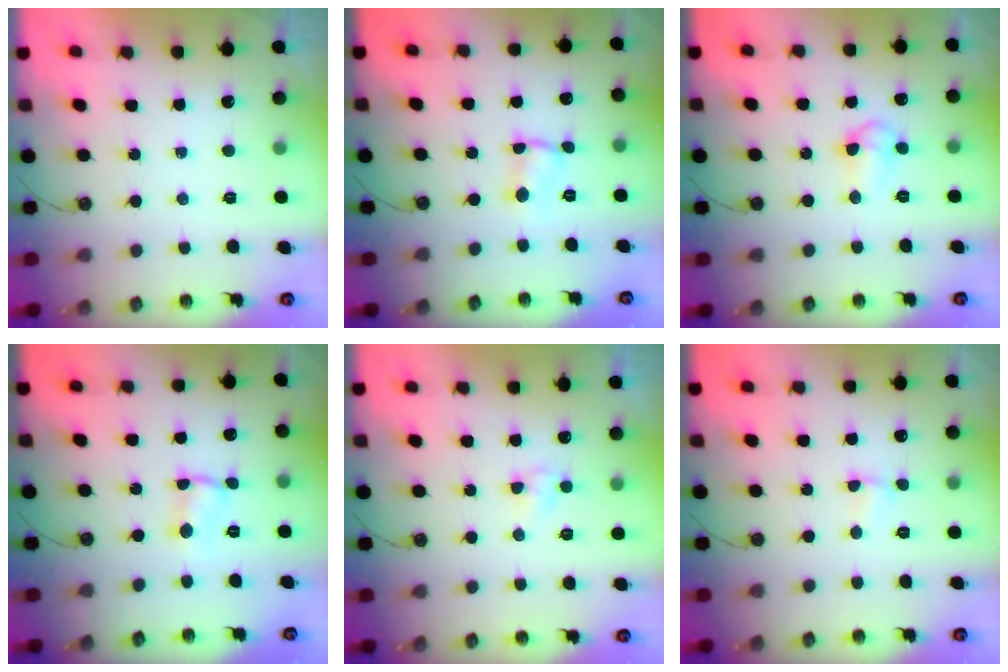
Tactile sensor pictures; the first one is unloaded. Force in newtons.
{"total": 1.4, "press": 1.4, "slide": 0.1}
{"total": 6.1, "press": 6.0, "slide": 1.0}
{"total": 1.4, "press": 1.4, "slide": 0.1}
{"total": 2.8, "press": 2.8, "slide": 0.3}
{"total": 1.3, "press": 1.2, "slide": 0.4}